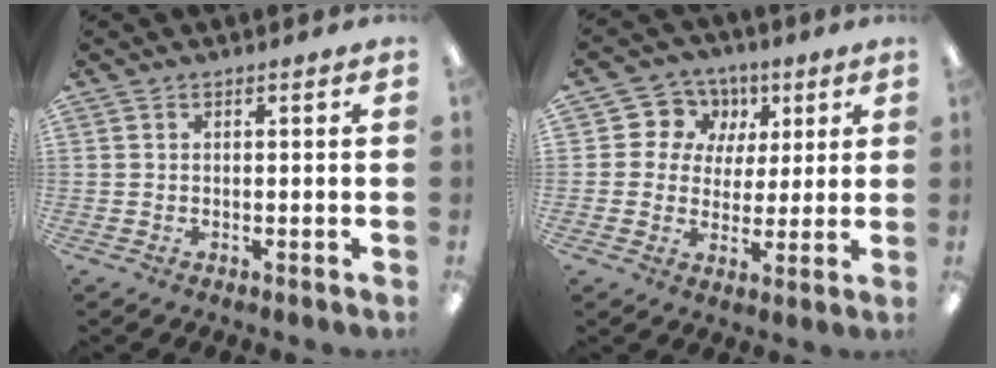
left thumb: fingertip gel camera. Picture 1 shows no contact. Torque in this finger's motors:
{"motor_torque": [-0.43, 0.20, -0.21, -0.06, -0.02]}